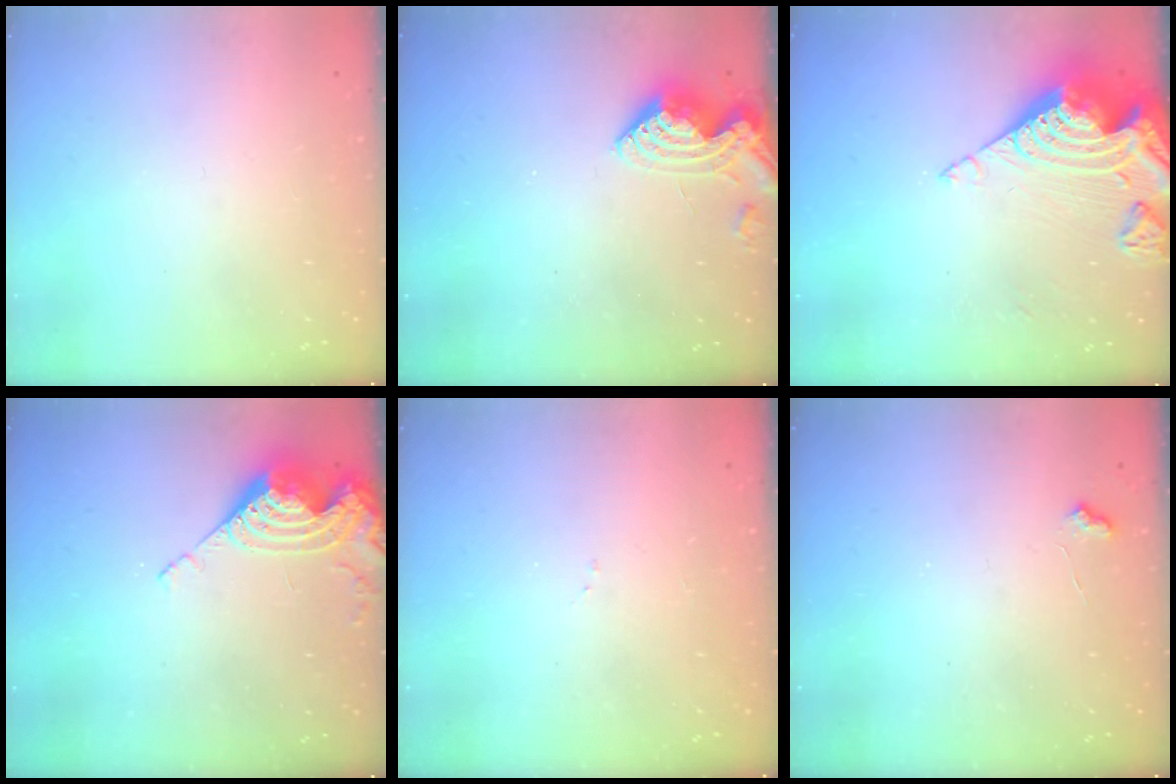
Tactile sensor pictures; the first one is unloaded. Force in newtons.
{"total": 8.4, "press": 8.4, "slide": 0.8}
{"total": 21.6, "press": 21.4, "slide": 3.1}
{"total": 9.2, "press": 9.2, "slide": 0.9}
{"total": 7.1, "press": 7.0, "slide": 0.8}
{"total": 5.2, "press": 5.1, "slide": 0.7}